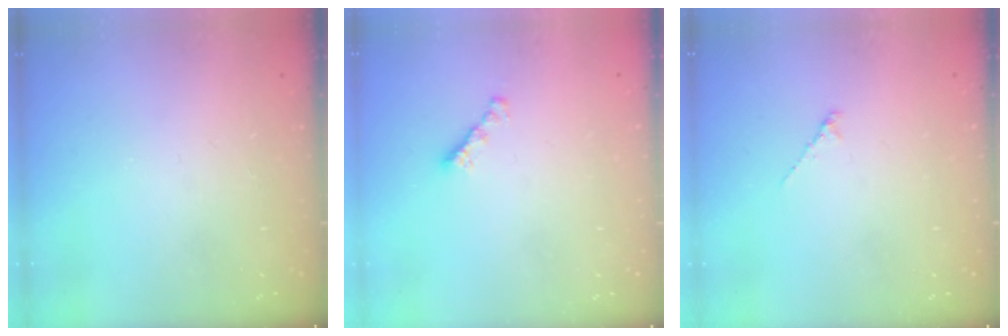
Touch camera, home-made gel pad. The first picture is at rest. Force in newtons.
{"total": 2.5, "press": 2.5, "slide": 0.5}
{"total": 1.2, "press": 1.1, "slide": 0.4}